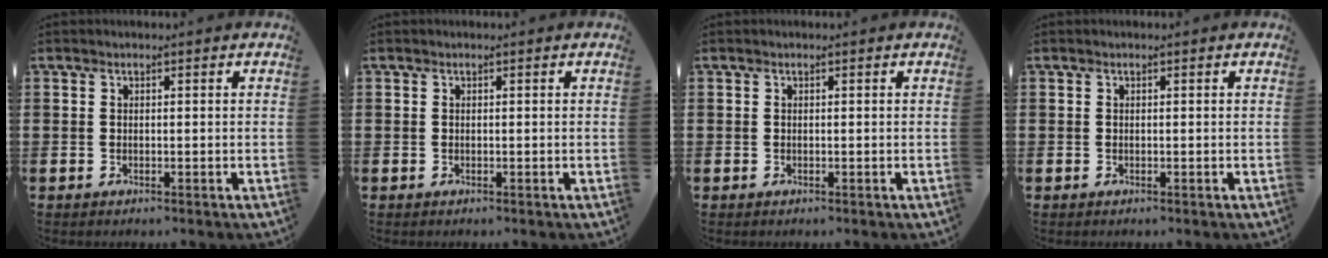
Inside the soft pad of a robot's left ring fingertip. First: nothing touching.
{"total": 0.0}
{"total": 0.0}
{"total": 0.0}